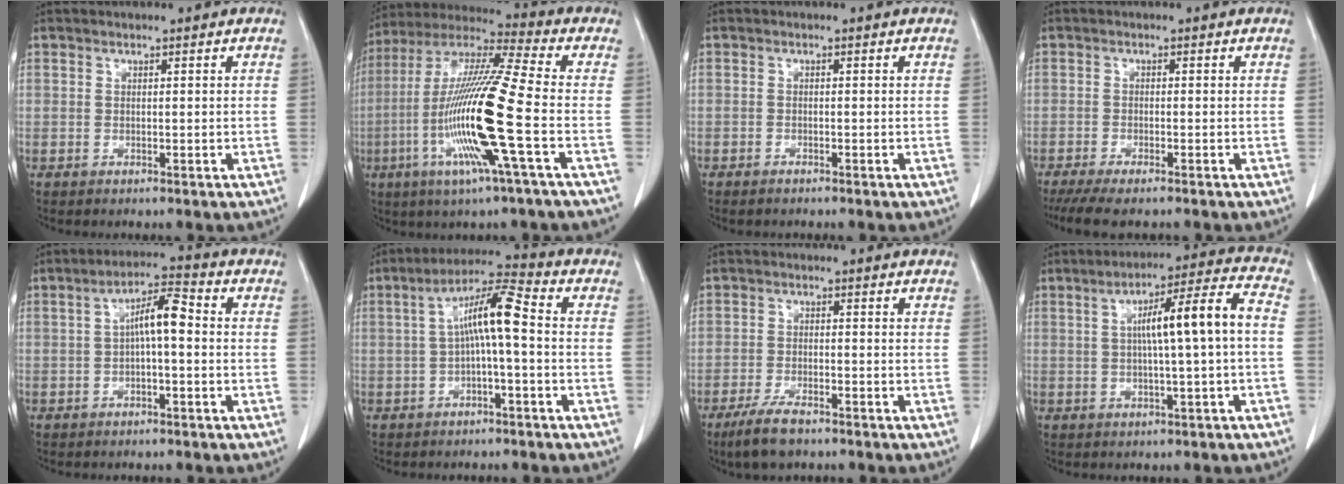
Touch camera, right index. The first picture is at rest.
{"total": 18.1, "force": [-4.5, -0.6, 17.5], "torque": [-0.353, -0.011, -0.096]}
{"total": 0.9, "force": [-0.8, 0.3, 0.2], "torque": [-0.002, 0.000, -0.009]}
{"total": 7.2, "force": [-5.8, 1.2, 4.1], "torque": [-0.054, -0.012, -0.089]}
{"total": 6.1, "force": [0.2, 1.4, 6.0], "torque": [-0.104, 0.027, 0.002]}
{"total": 8.4, "force": [0.1, 0.9, 8.4], "torque": [-0.149, 0.034, 0.000]}
{"total": 3.3, "force": [-2.4, 1.2, 2.0], "torque": [-0.043, -0.002, -0.039]}
{"total": 10.6, "force": [0.5, -0.1, 10.6], "torque": [-0.166, 0.025, 0.009]}